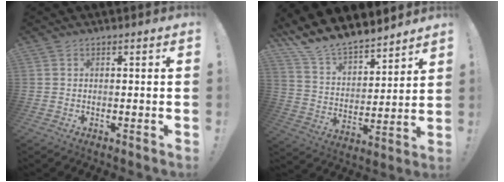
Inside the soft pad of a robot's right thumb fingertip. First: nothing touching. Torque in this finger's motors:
{"motor_torque": [0.33, 0.85, 0.46, 0.46, 0.01]}